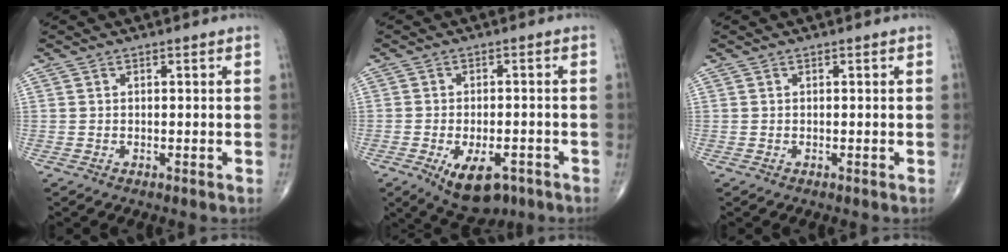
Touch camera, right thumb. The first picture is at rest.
{"total": 9.2, "force": [-4.6, 4.6, 6.5], "torque": [-0.090, 0.010, -0.063]}
{"total": 0.0}